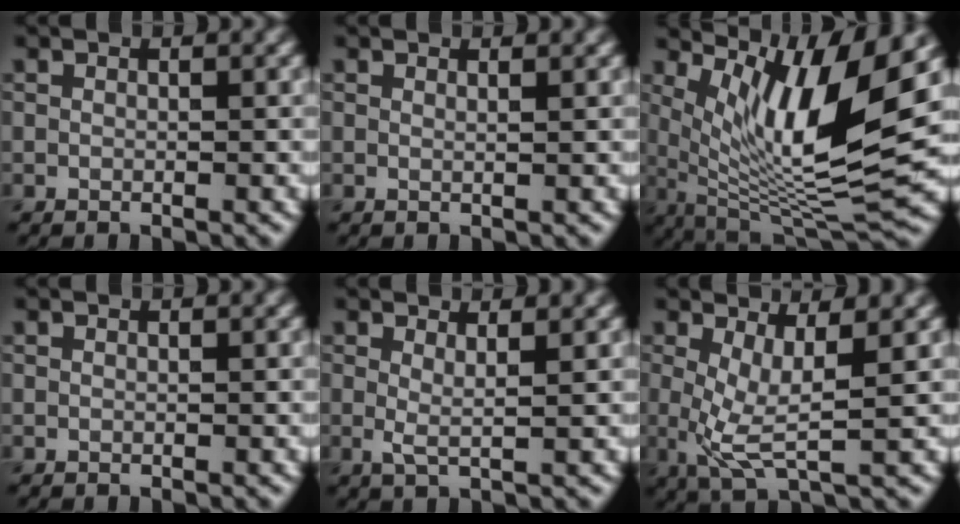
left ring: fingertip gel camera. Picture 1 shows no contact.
{"total": 0.9, "force": [0.6, 0.4, 0.6], "torque": [0.001, -0.002, 0.004]}
{"total": 11.4, "force": [4.1, 3.0, 10.2], "torque": [-0.167, -0.010, 0.085]}
{"total": 0.0}
{"total": 1.9, "force": [0.9, 0.4, 1.6], "torque": [-0.024, -0.005, 0.011]}
{"total": 4.4, "force": [0.7, 1.3, 4.2], "torque": [-0.087, -0.010, 0.016]}